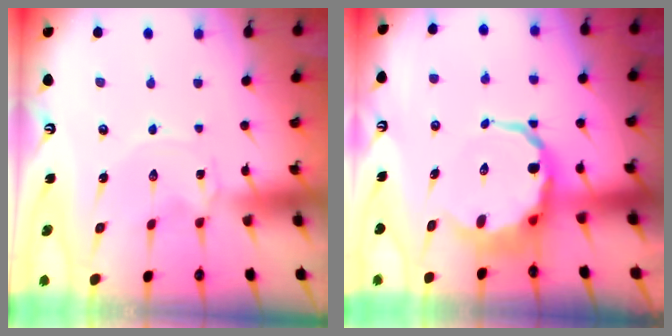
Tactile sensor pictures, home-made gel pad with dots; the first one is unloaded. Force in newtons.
{"total": 9.2, "press": 8.9, "slide": 2.6}